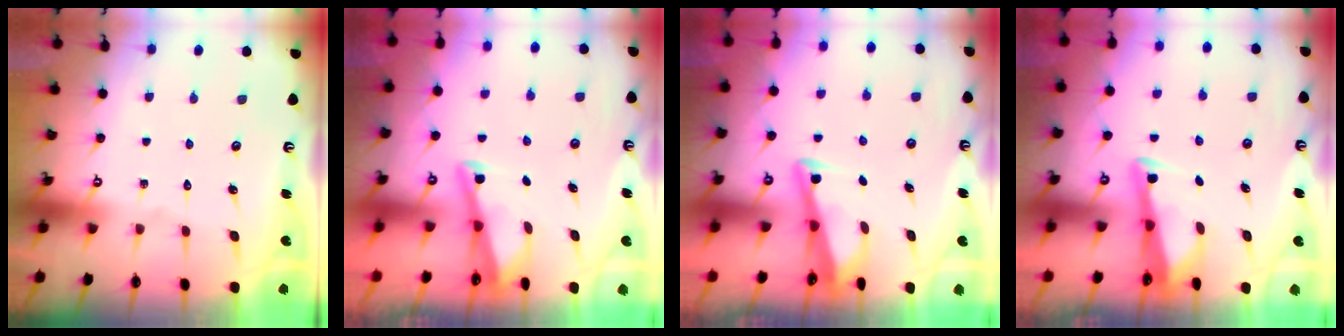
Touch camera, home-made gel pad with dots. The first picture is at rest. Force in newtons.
{"total": 3.0, "press": 3.0, "slide": 0.4}
{"total": 3.5, "press": 3.5, "slide": 0.4}
{"total": 3.1, "press": 3.1, "slide": 0.5}